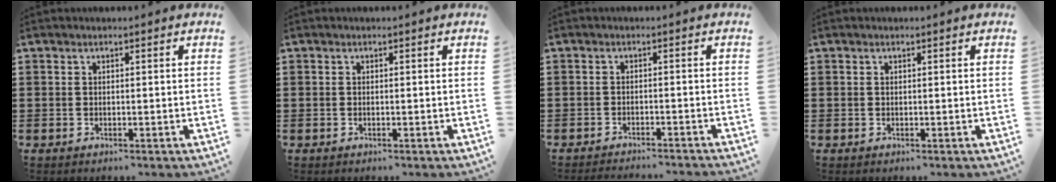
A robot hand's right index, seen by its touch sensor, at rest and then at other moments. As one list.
[{"total": 0.0}, {"total": 2.0, "force": [-2.0, -0.4, 0.1], "torque": [-0.005, 0.001, -0.042]}, {"total": 0.0}]